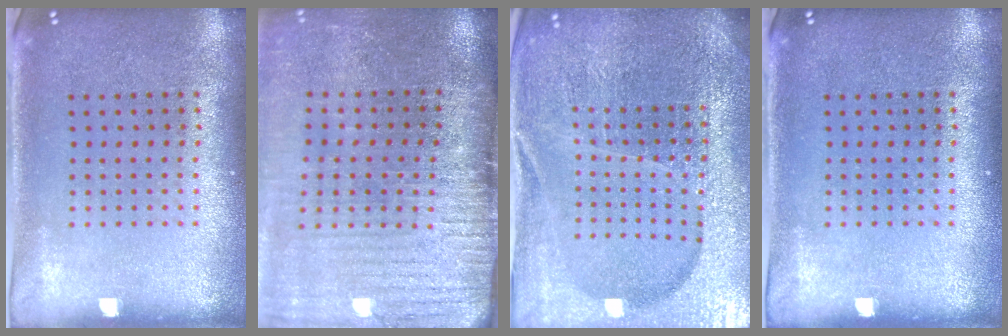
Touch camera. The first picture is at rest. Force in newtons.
{"total": 3.7, "press": 3.2, "slide": 1.9}
{"total": 5.7, "press": 5.1, "slide": 2.6}
{"total": 0.0}